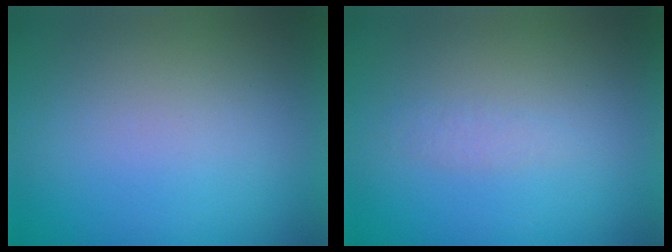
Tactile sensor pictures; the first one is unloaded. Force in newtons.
{"total": 1.3}